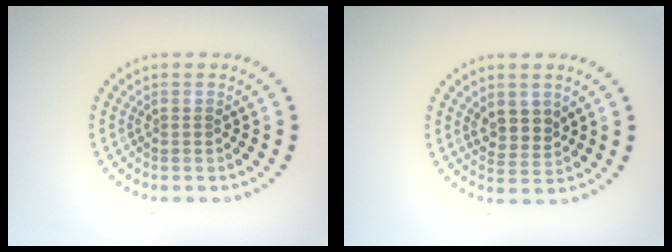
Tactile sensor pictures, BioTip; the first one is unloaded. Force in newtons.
{"total": 2.6, "press": 2.3, "slide": 1.1}